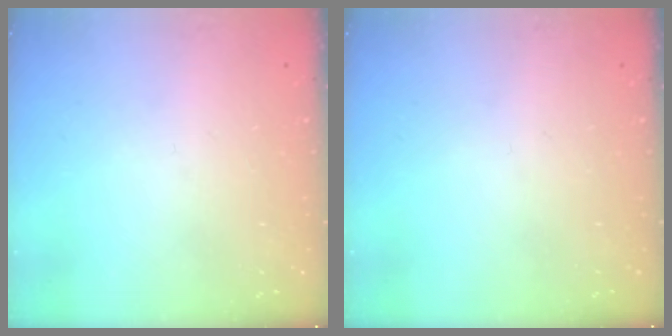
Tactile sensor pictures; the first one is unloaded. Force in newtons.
{"total": 0.0}